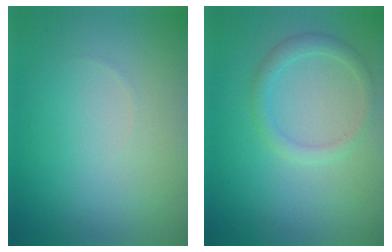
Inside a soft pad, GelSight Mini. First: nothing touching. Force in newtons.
{"total": 1.8, "press": 1.8, "slide": 0.2}